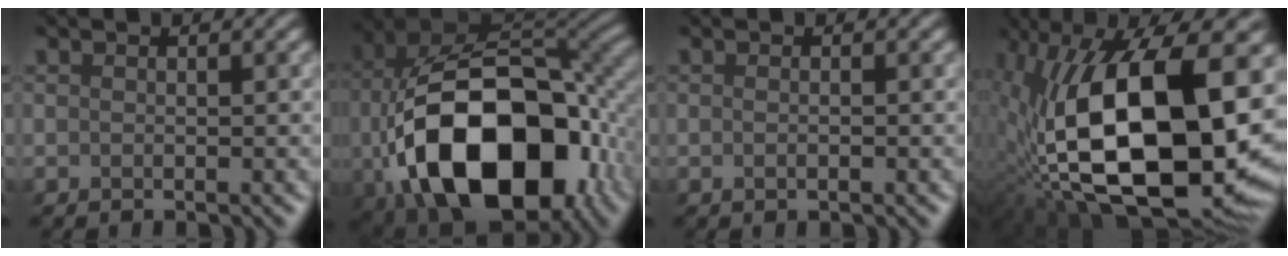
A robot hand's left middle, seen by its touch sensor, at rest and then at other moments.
{"total": 18.2, "force": [-4.8, 11.4, 13.4], "torque": [-0.262, -0.036, -0.057]}
{"total": 1.5, "force": [0.2, 0.8, 1.3], "torque": [-0.004, 0.015, -0.012]}
{"total": 18.3, "force": [-1.0, 8.9, 15.9], "torque": [-0.295, -0.011, -0.009]}